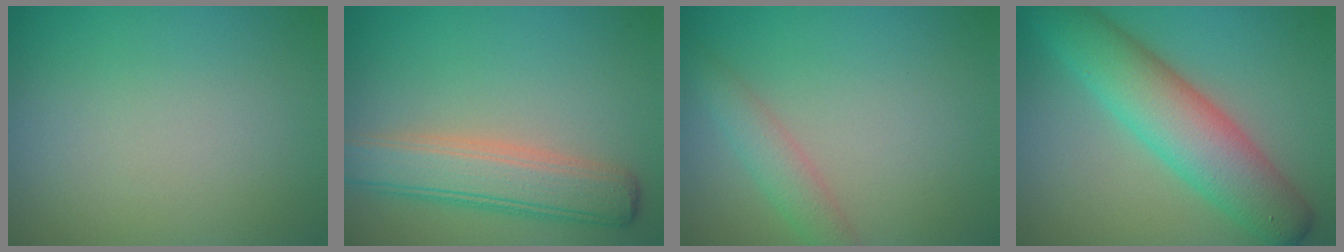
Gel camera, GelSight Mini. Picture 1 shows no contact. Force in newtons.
{"total": 5.3, "press": 5.3, "slide": 0.4}
{"total": 2.2, "press": 2.2, "slide": 0.1}
{"total": 7.5, "press": 7.5, "slide": 0.3}